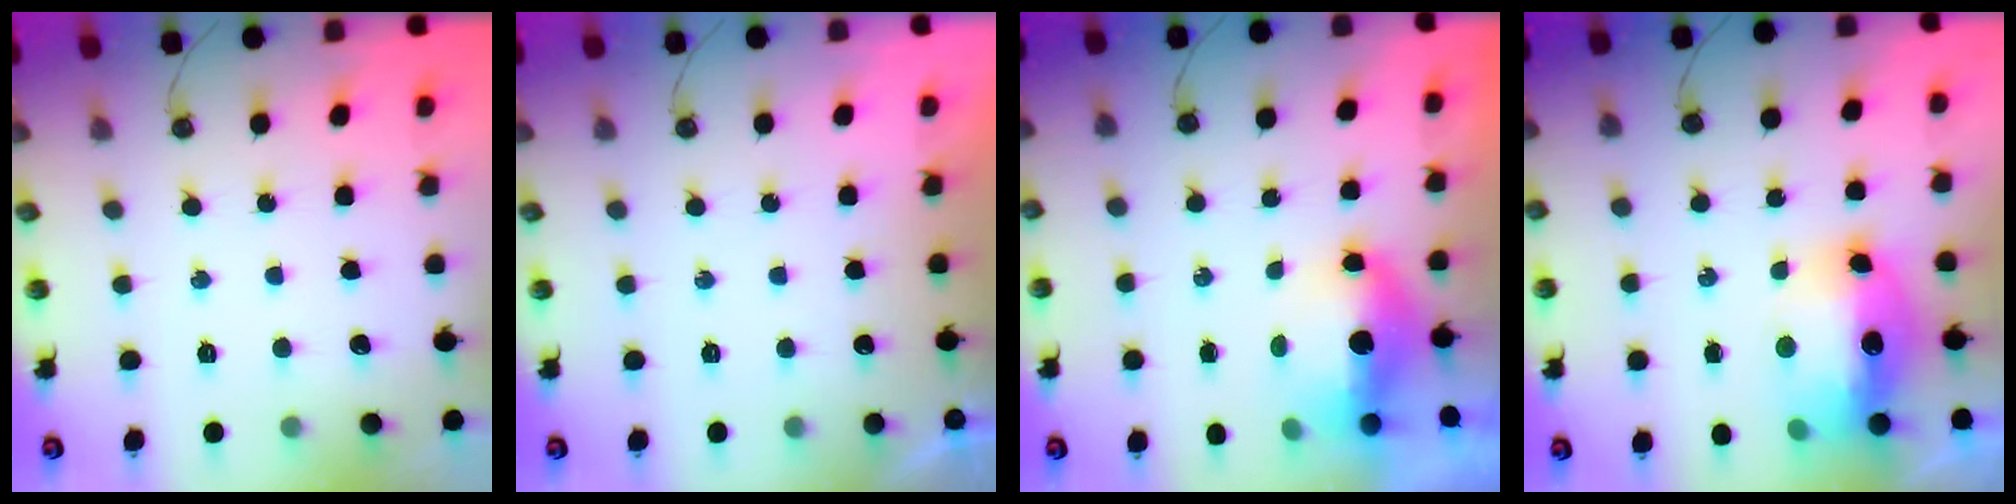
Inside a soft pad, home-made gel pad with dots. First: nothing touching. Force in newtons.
{"total": 0.0}
{"total": 6.1, "press": 6.0, "slide": 0.7}
{"total": 15.8, "press": 15.7, "slide": 1.6}